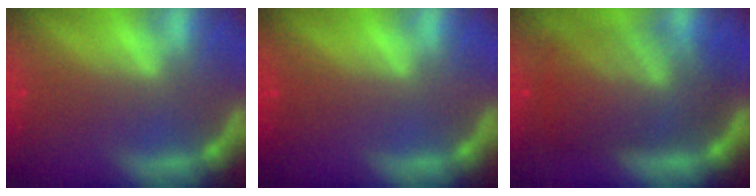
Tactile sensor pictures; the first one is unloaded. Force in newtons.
{"total": 0.0}
{"total": 9.4}